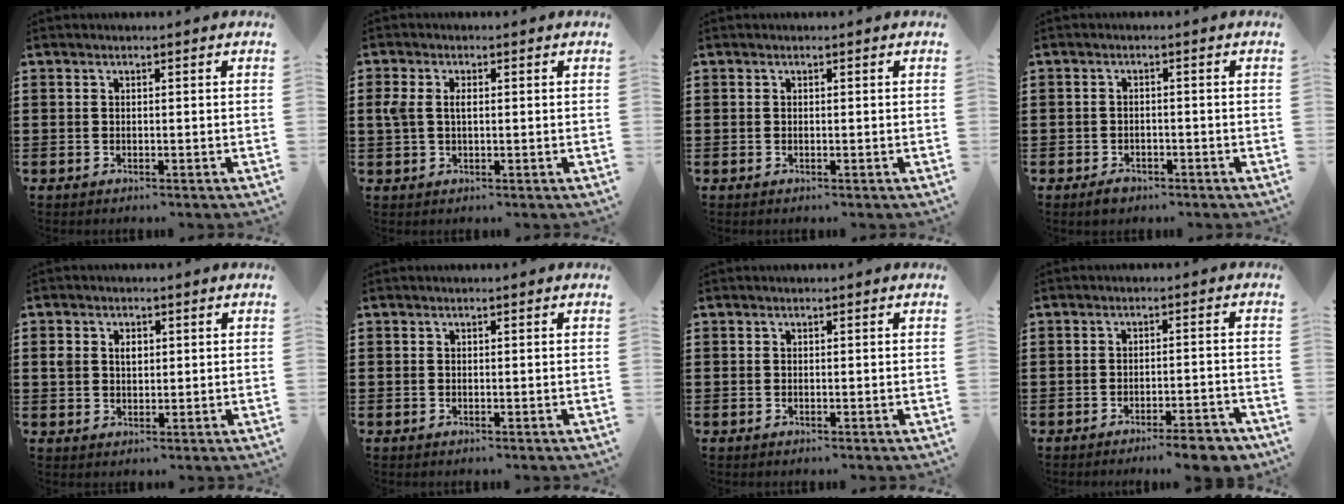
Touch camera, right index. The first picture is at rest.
{"total": 2.9, "force": [0.4, 1.6, 2.4], "torque": [-0.064, 0.003, 0.000]}
{"total": 0.0}
{"total": 1.5, "force": [-1.3, 0.7, 0.3], "torque": [-0.010, 0.001, -0.029]}
{"total": 2.6, "force": [0.7, 1.9, 1.6], "torque": [-0.037, 0.011, 0.011]}
{"total": 0.0}
{"total": 0.0}
{"total": 4.9, "force": [-4.2, 0.1, 2.5], "torque": [-0.039, -0.009, -0.076]}